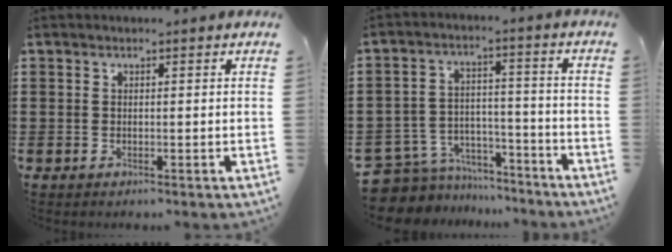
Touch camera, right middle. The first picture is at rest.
{"total": 7.0, "force": [-6.5, 2.5, 0.6], "torque": [-0.037, 0.004, -0.133]}